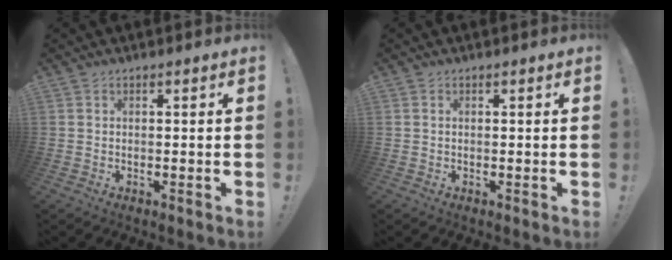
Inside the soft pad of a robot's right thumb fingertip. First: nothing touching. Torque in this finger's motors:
{"motor_torque": [0.03, -0.36, -0.13, 0.12, 0.00]}